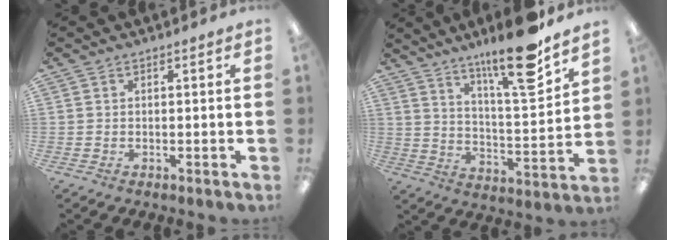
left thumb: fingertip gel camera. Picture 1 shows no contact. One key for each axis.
{"total": 17.0, "fx": 13.0, "fy": 2.9, "fz": 10.6, "tx": -0.174, "ty": -0.083, "tz": 0.207}